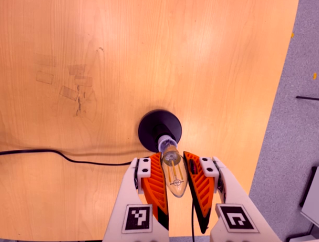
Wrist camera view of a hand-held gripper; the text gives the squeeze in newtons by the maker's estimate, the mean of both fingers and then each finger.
{"total": 20.0, "left": 22.0, "right": 18.1}